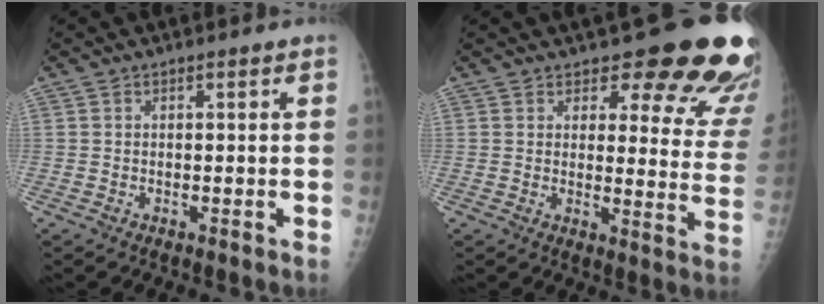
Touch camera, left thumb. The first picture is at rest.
{"total": 18.4, "force": [14.2, 6.2, 9.9], "torque": [-0.067, -0.092, 0.153]}